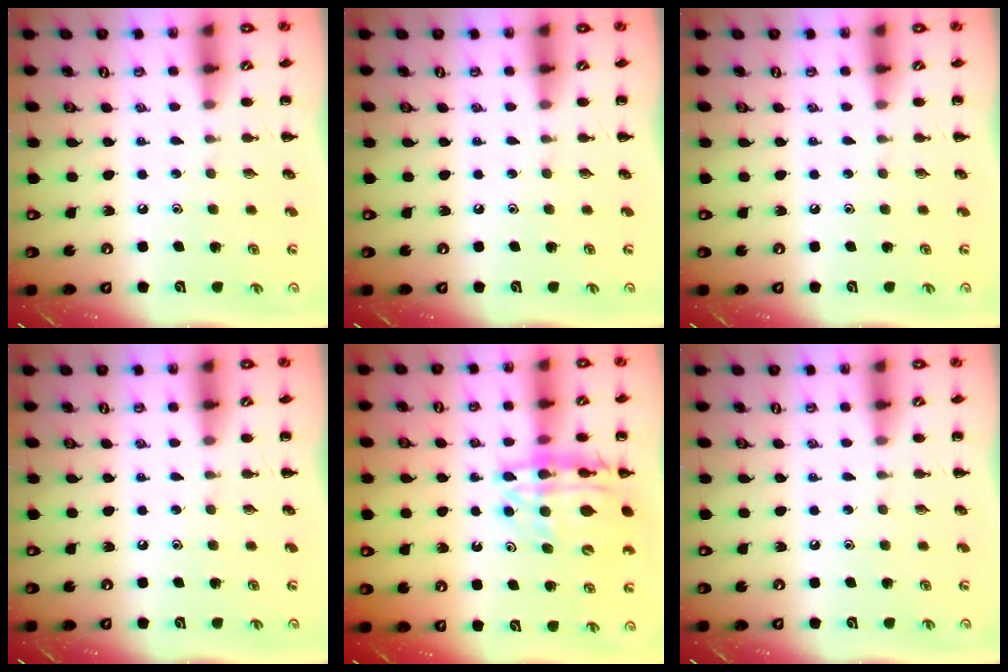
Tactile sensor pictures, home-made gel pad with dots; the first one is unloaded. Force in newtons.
{"total": 0.0}
{"total": 0.0}
{"total": 0.0}
{"total": 16.8, "press": 16.4, "slide": 4.1}
{"total": 0.0}